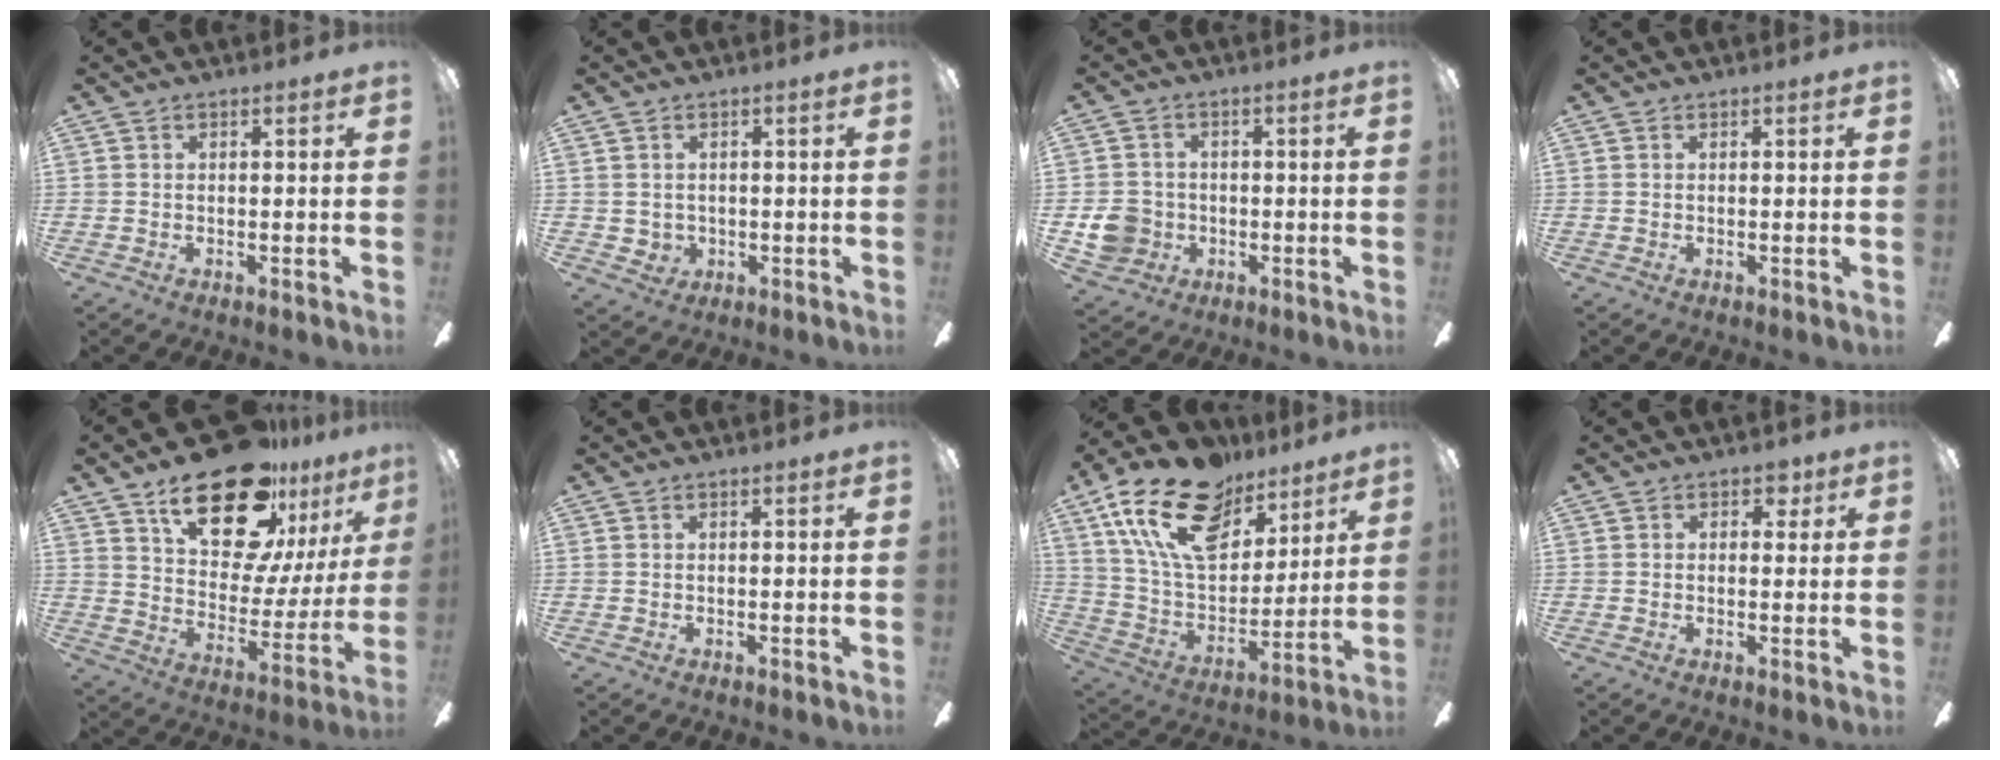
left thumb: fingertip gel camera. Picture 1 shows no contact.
{"total": 2.5, "force": [0.8, 2.4, 0.5], "torque": [-0.015, 0.000, 0.016]}
{"total": 7.5, "force": [-1.1, 7.0, 2.6], "torque": [-0.056, 0.015, -0.016]}
{"total": 0.0}
{"total": 24.6, "force": [16.5, 11.4, 14.2], "torque": [-0.221, -0.106, 0.288]}
{"total": 0.0}
{"total": 22.1, "force": [12.9, 12.1, 13.3], "torque": [-0.255, -0.051, 0.233]}
{"total": 3.0, "force": [1.1, 2.3, 1.6], "torque": [-0.007, 0.001, 0.014]}